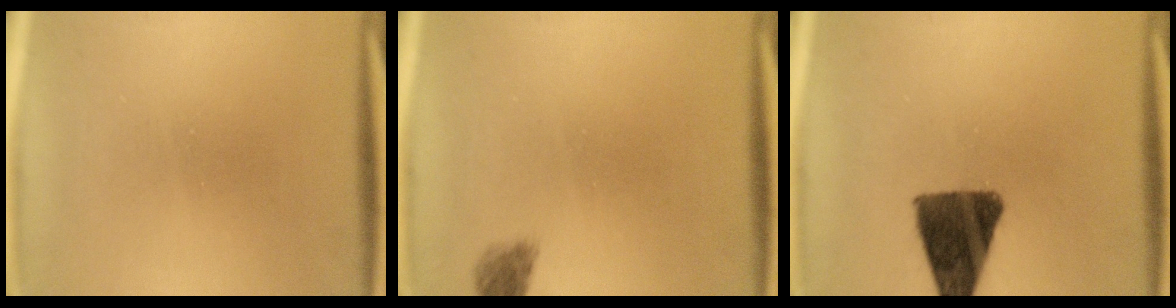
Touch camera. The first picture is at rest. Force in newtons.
{"total": 2.2}
{"total": 12.1}